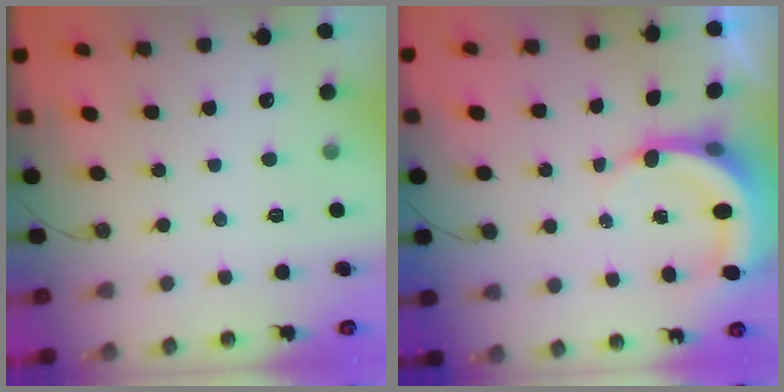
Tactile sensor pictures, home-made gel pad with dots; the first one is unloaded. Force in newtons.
{"total": 5.9, "press": 5.9, "slide": 0.4}